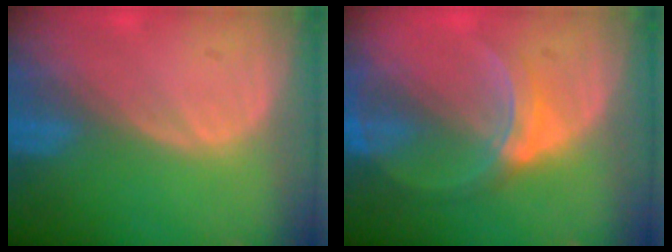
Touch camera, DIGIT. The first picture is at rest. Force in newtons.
{"total": 6.0, "press": 5.6, "slide": 2.0}